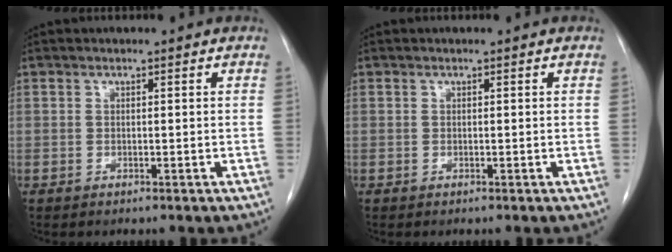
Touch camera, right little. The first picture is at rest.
{"total": 0.0}